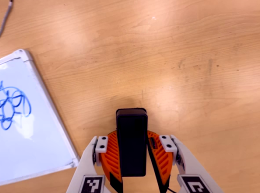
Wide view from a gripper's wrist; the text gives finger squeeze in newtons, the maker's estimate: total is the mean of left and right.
{"total": 6.3, "left": 5.7, "right": 6.9}